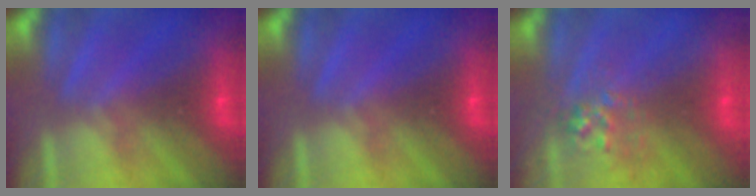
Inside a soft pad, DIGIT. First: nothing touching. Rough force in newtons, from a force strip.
{"total": 0.0}
{"total": 2.9}